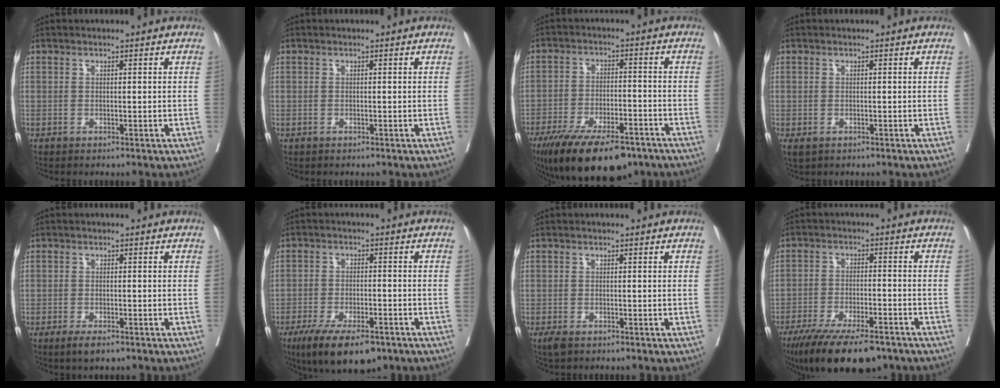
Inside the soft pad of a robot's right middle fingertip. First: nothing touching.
{"total": 0.0}
{"total": 15.6, "force": [-11.4, 5.4, 9.1], "torque": [-0.145, -0.013, -0.183]}
{"total": 1.6, "force": [-0.8, 1.0, 0.9], "torque": [-0.017, -0.003, -0.006]}
{"total": 2.8, "force": [-1.9, 0.9, 1.9], "torque": [-0.034, -0.004, -0.029]}
{"total": 10.8, "force": [-7.4, 3.9, 6.9], "torque": [-0.109, -0.010, -0.118]}
{"total": 1.9, "force": [-1.3, 0.8, 1.1], "torque": [-0.023, -0.005, -0.019]}
{"total": 14.9, "force": [-11.3, 4.0, 8.9], "torque": [-0.141, -0.022, -0.181]}